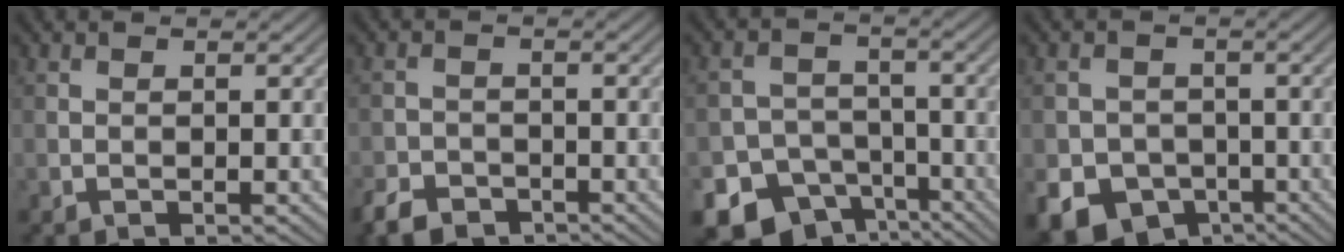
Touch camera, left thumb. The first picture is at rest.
{"total": 4.2, "force": [-3.2, 2.2, 1.6], "torque": [-0.029, -0.007, -0.067]}
{"total": 10.8, "force": [-7.3, 7.3, 3.1], "torque": [-0.059, -0.022, -0.111]}
{"total": 8.8, "force": [-4.7, 6.8, 3.0], "torque": [-0.053, -0.027, -0.094]}